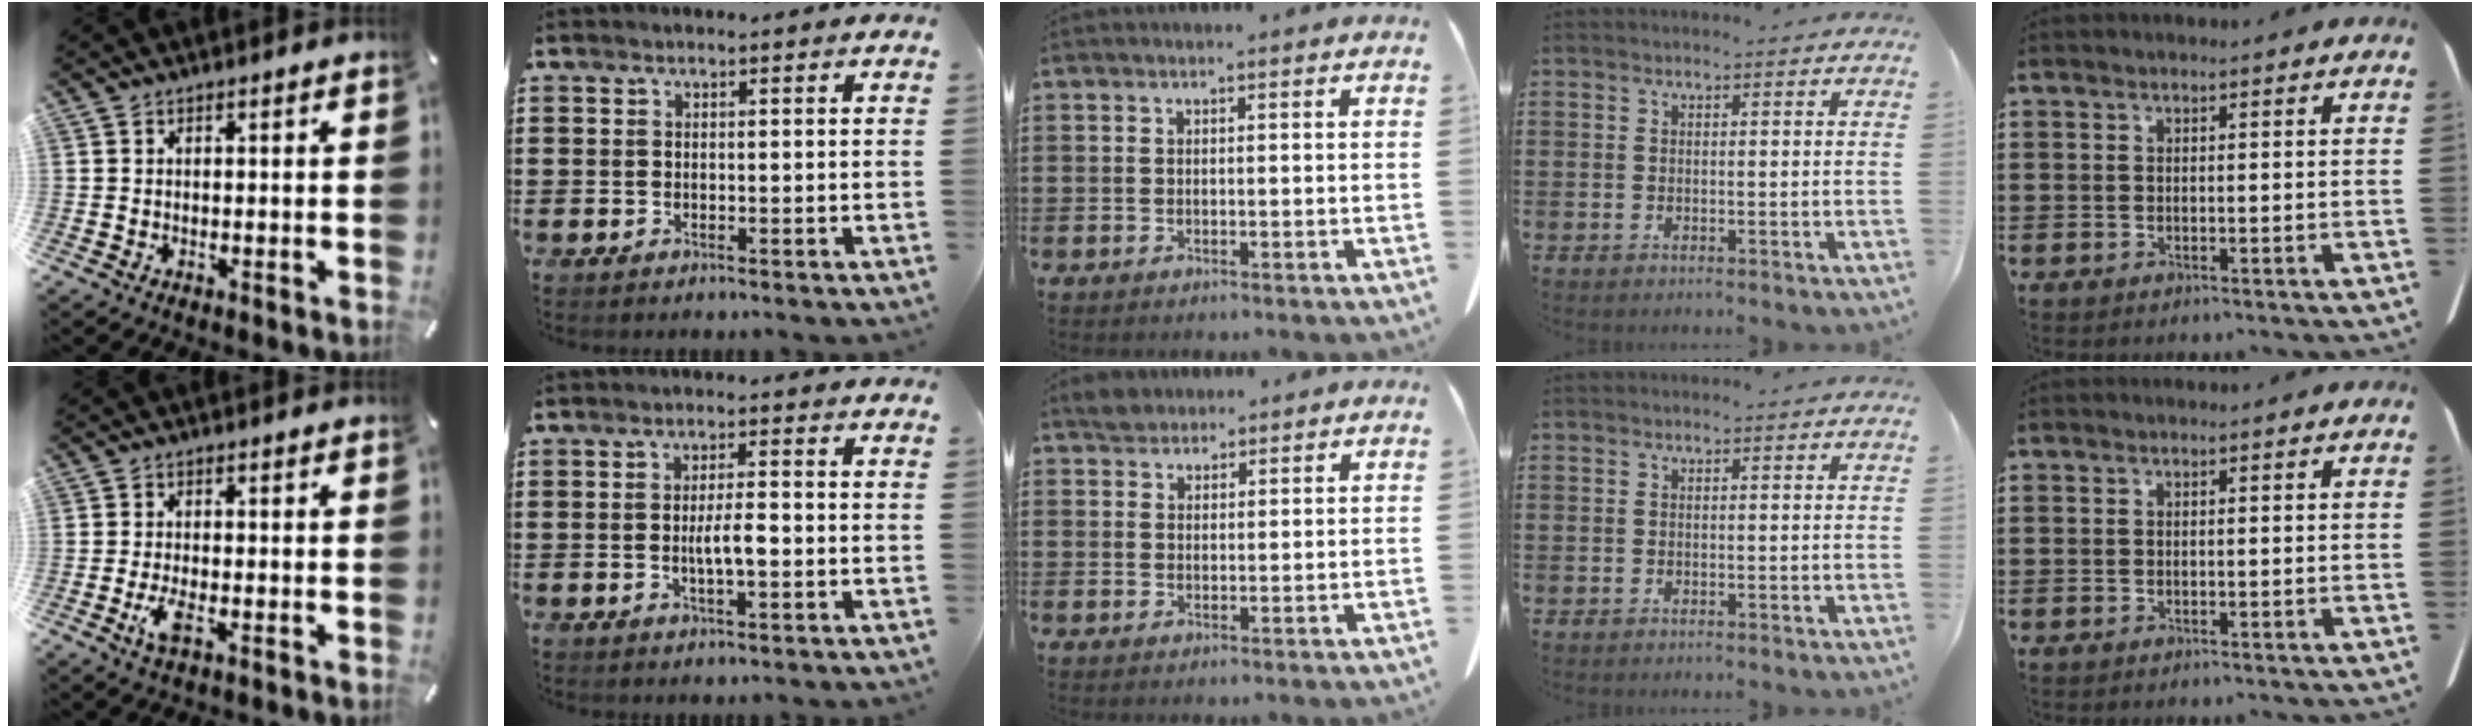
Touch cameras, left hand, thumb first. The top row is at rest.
{"thumb": {"total": 3.8, "force": [-1.4, 1.3, 3.3], "torque": [-0.083, -0.005, -0.031]}, "index": {"total": 3.7, "force": [-0.7, 0.9, 3.5], "torque": [-0.069, 0.002, -0.016]}, "middle": {"total": 2.6, "force": [2.3, 1.1, 0.5], "torque": [-0.010, 0.003, 0.043]}}